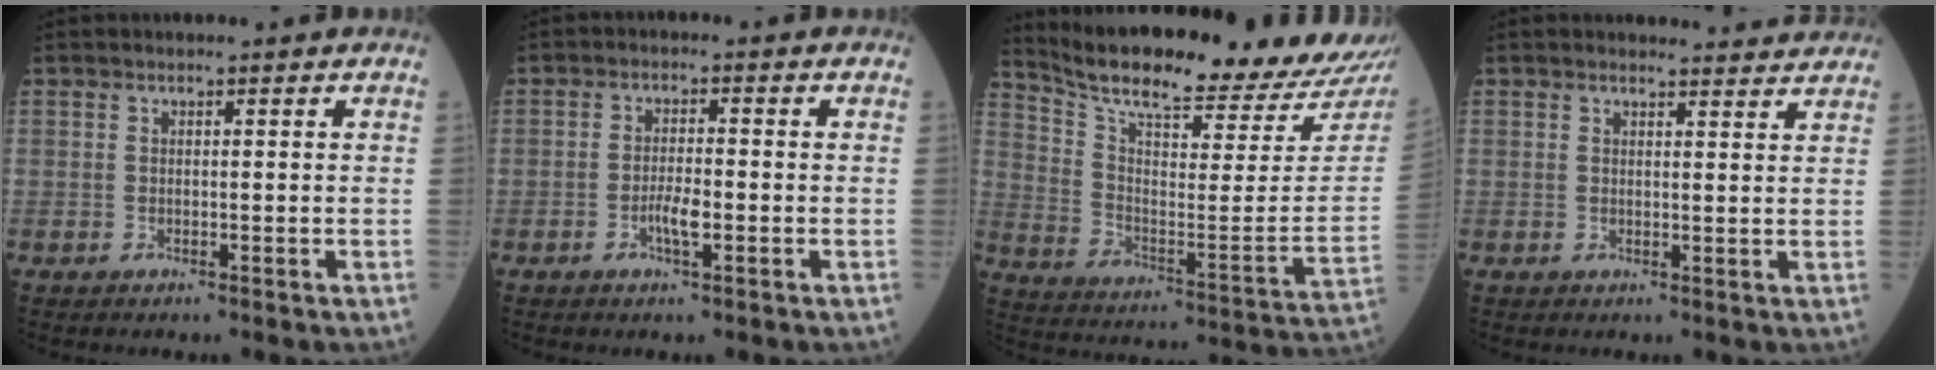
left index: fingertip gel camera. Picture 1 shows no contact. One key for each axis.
{"total": 2.9, "fx": -1.3, "fy": 0.5, "fz": 2.5, "tx": -0.047, "ty": -0.002, "tz": -0.025}
{"total": 24.5, "fx": 22.7, "fy": 0.9, "fz": 9.2, "tx": -0.161, "ty": -0.092, "tz": 0.315}
{"total": 8.1, "fx": 7.9, "fy": 0.8, "fz": 1.3, "tx": -0.003, "ty": 0.002, "tz": 0.075}